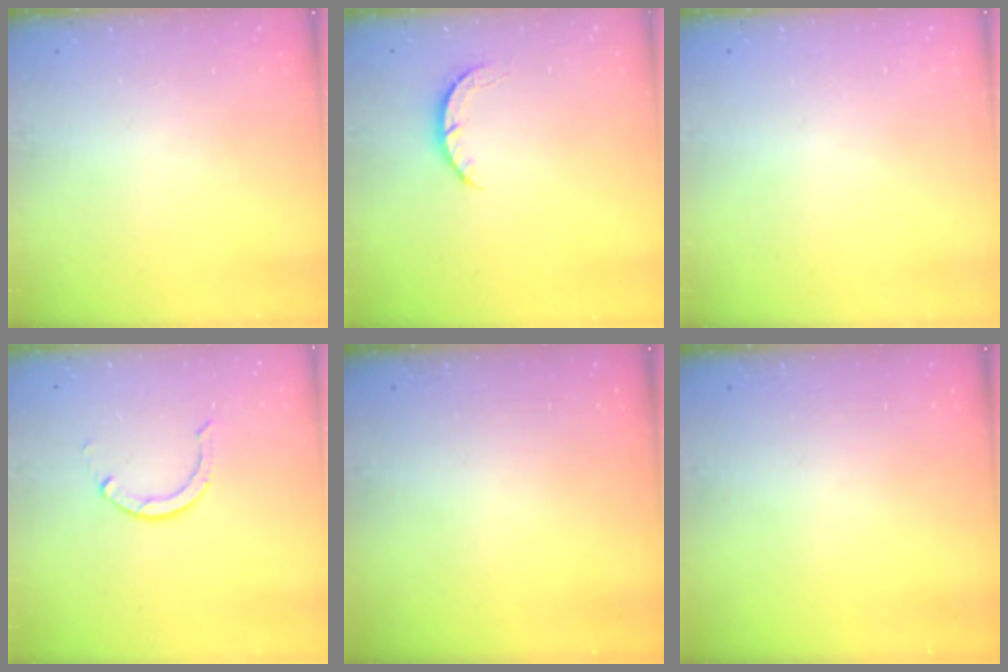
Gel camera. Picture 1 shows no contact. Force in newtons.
{"total": 2.7, "press": 2.7, "slide": 0.4}
{"total": 2.6, "press": 2.6, "slide": 0.2}
{"total": 2.9, "press": 2.9, "slide": 0.4}
{"total": 0.0}
{"total": 0.0}